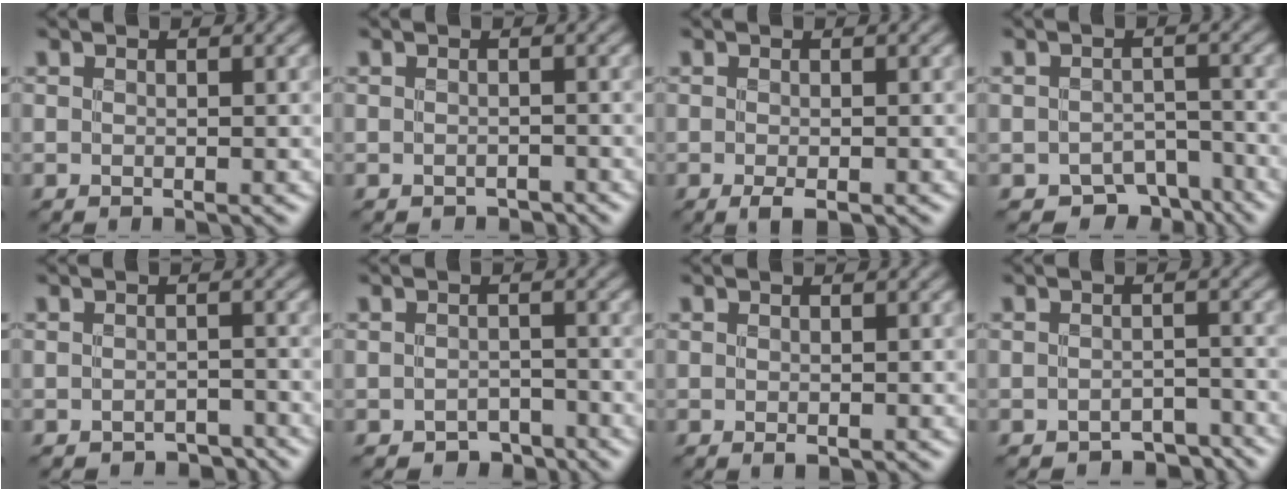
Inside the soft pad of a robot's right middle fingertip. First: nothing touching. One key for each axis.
{"total": 0.8, "fx": -0.7, "fy": 0.3, "fz": 0.1, "tx": -0.001, "ty": -0.004, "tz": -0.009}
{"total": 1.6, "fx": -0.8, "fy": 0.5, "fz": 1.2, "tx": -0.024, "ty": -0.007, "tz": -0.013}
{"total": 4.1, "fx": -3.0, "fy": 2.3, "fz": 1.7, "tx": -0.015, "ty": -0.009, "tz": -0.044}
{"total": 1.8, "fx": -1.6, "fy": 0.8, "fz": 0.4, "tx": 0.002, "ty": 0.002, "tz": -0.020}
{"total": 1.9, "fx": -1.5, "fy": 1.1, "fz": 0.5, "tx": -0.002, "ty": 0.002, "tz": -0.023}
{"total": 0.6, "fx": -0.3, "fy": 0.3, "fz": 0.4, "tx": -0.007, "ty": -0.003, "tz": -0.002}
{"total": 2.7, "fx": -2.4, "fy": 1.1, "fz": 0.7, "tx": -0.004, "ty": -0.001, "tz": -0.031}